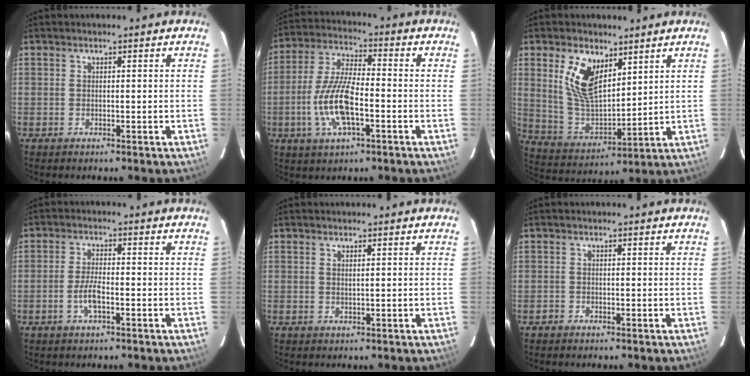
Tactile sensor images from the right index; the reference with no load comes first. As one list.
[{"total": 12.0, "force": [-3.7, 3.8, 10.8], "torque": [-0.227, -0.001, -0.073]}, {"total": 12.4, "force": [5.8, 6.4, 8.8], "torque": [-0.174, 0.006, 0.126]}, {"total": 4.0, "force": [-1.6, 1.0, 3.5], "torque": [-0.075, 0.000, -0.033]}, {"total": 0.8, "force": [0.4, 0.0, 0.6], "torque": [-0.013, 0.002, 0.008]}, {"total": 0.9, "force": [-0.6, 0.7, -0.1], "torque": [-0.001, 0.004, -0.013]}]